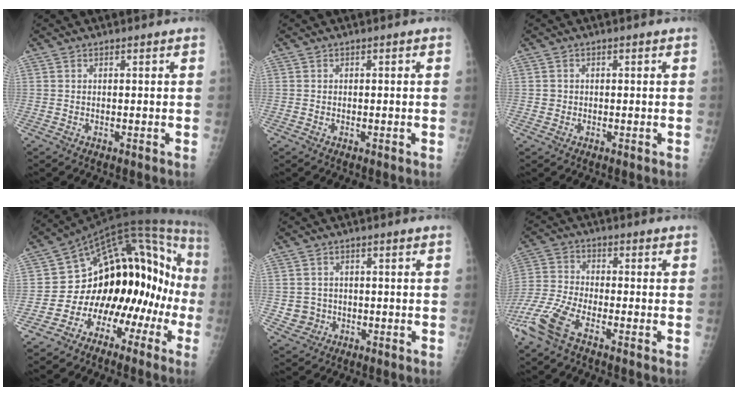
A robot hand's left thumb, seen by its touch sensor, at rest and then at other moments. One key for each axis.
{"total": 0.0}
{"total": 1.2, "fx": -0.3, "fy": 1.2, "fz": -0.1, "tx": 0.005, "ty": 0.004, "tz": -0.003}
{"total": 18.6, "fx": -6.5, "fy": 11.0, "fz": 13.4, "tx": -0.134, "ty": 0.138, "tz": -0.105}
{"total": 3.8, "fx": -0.7, "fy": 3.7, "fz": 0.4, "tx": 0.009, "ty": 0.006, "tz": -0.008}
{"total": 10.9, "fx": -6.8, "fy": 3.8, "fz": 7.6, "tx": -0.186, "ty": 0.007, "tz": -0.143}